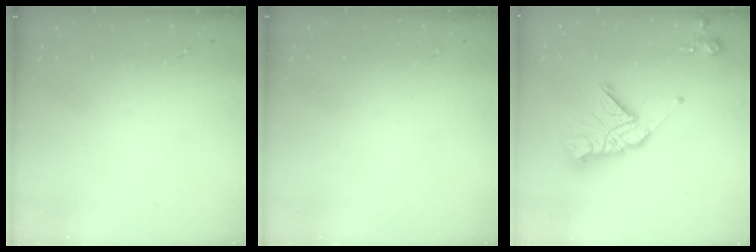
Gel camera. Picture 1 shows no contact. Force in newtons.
{"total": 0.0}
{"total": 14.7, "press": 14.6, "slide": 1.4}